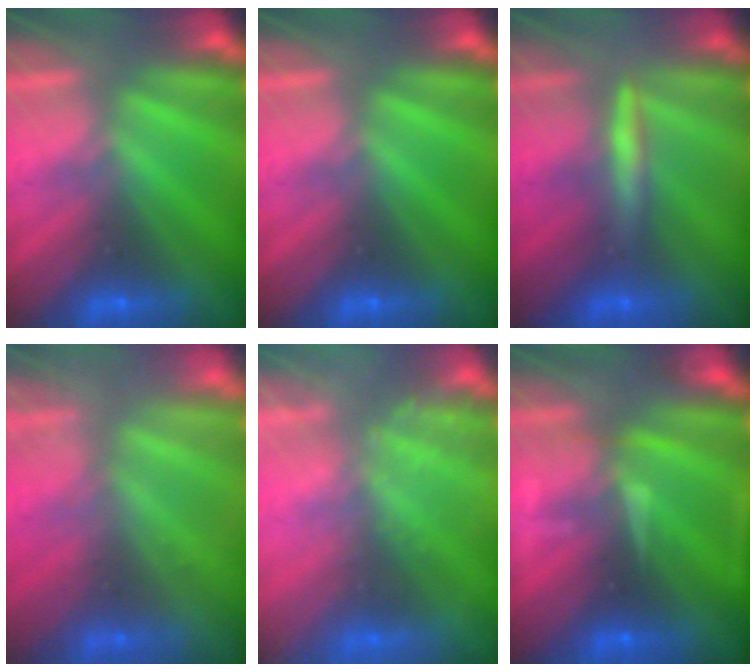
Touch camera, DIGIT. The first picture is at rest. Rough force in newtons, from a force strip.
{"total": 0.0}
{"total": 2.5}
{"total": 2.2}
{"total": 2.4}
{"total": 7.8}